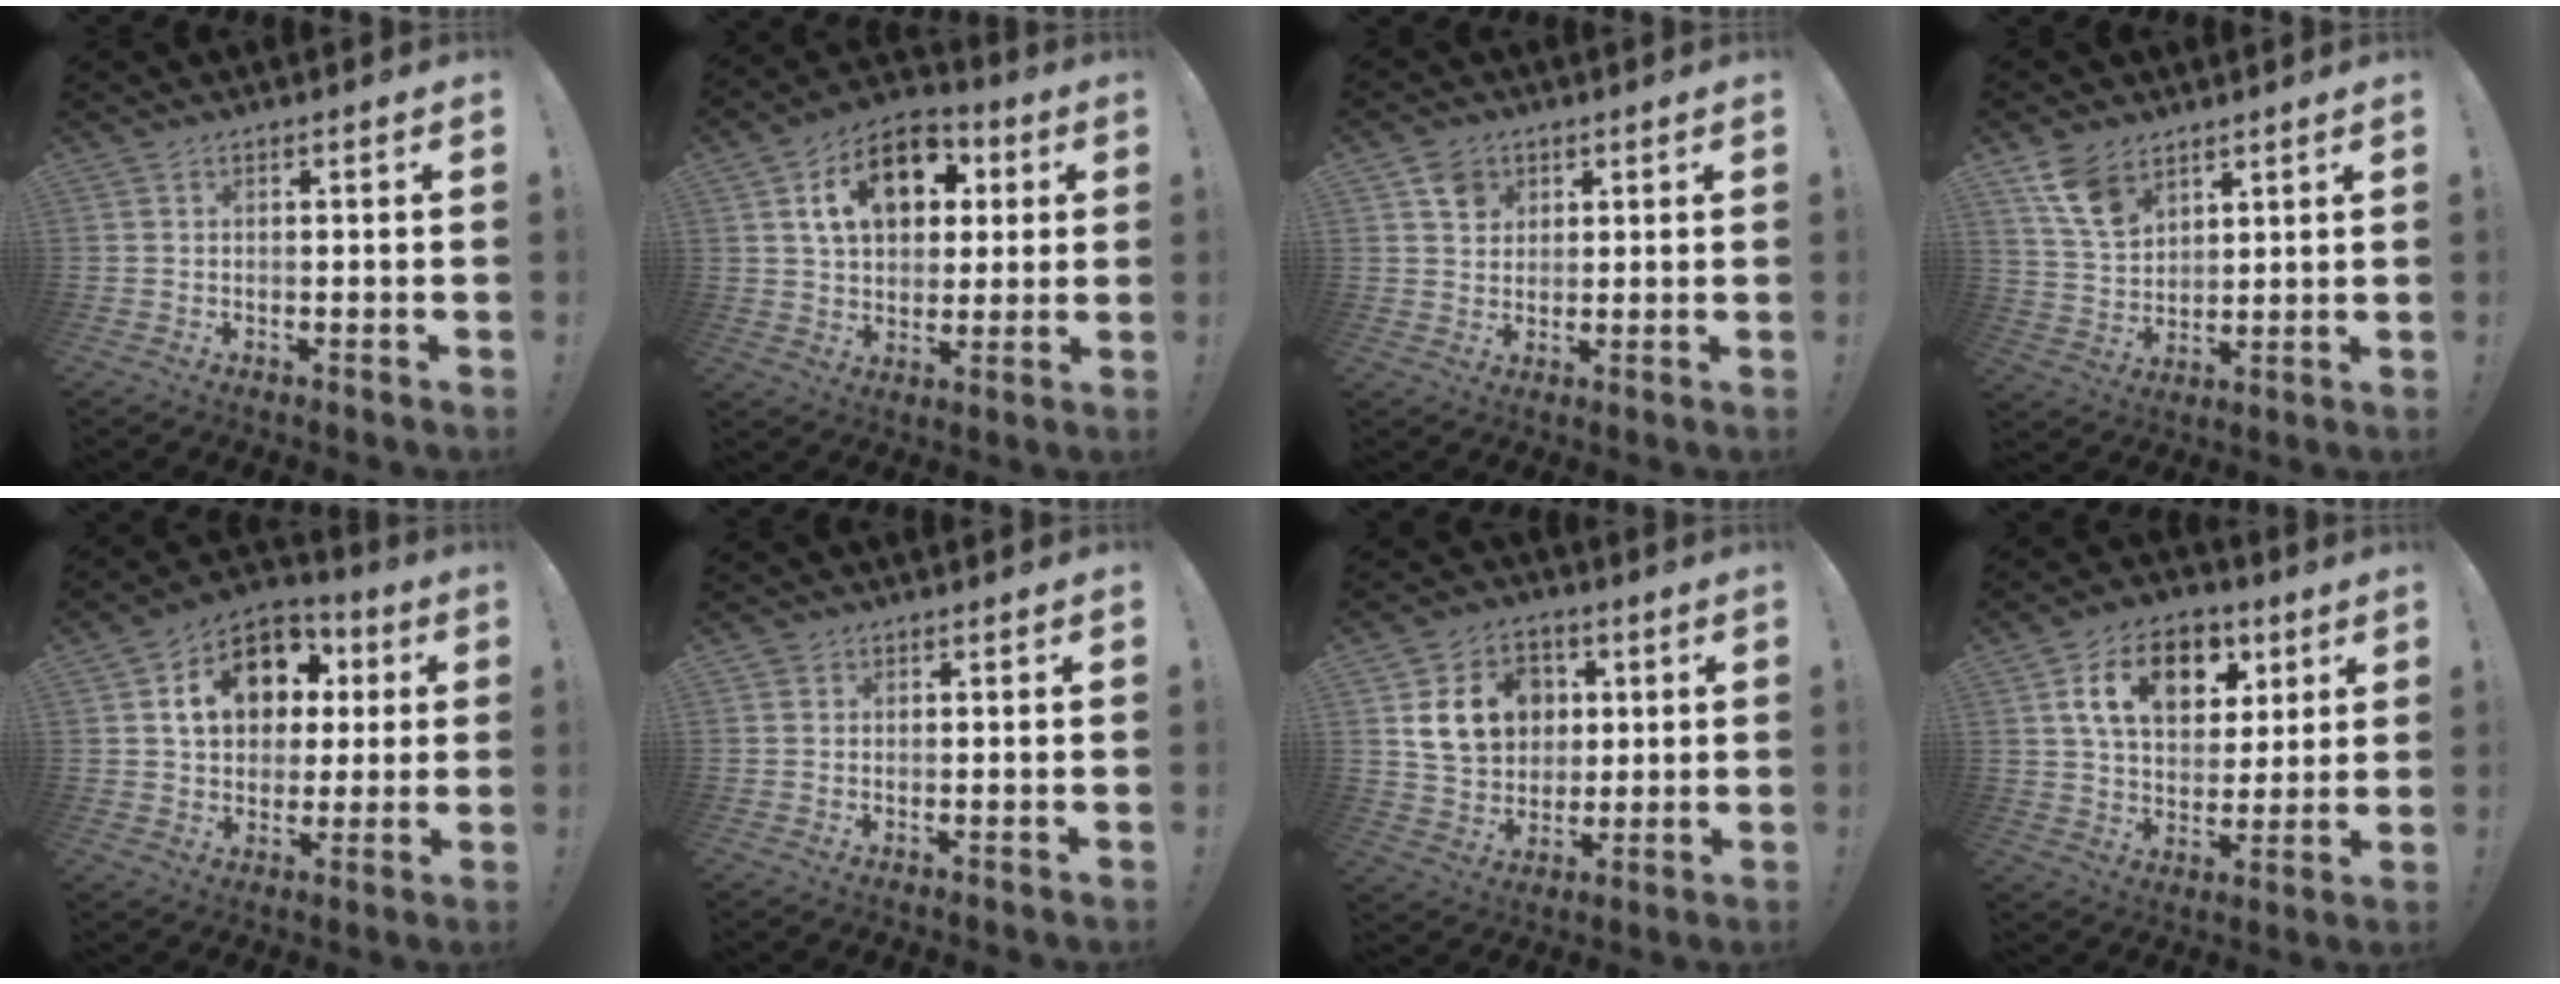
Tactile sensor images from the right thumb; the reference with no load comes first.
{"total": 16.3, "force": [5.9, 11.3, 10.1], "torque": [-0.147, -0.013, 0.109]}
{"total": 6.0, "force": [3.0, 5.0, 1.2], "torque": [-0.011, -0.012, 0.056]}
{"total": 10.6, "force": [7.2, 6.0, 5.0], "torque": [-0.090, -0.036, 0.141]}
{"total": 16.2, "force": [5.0, 12.3, 9.3], "torque": [-0.132, -0.007, 0.101]}
{"total": 1.0, "force": [0.7, 0.7, 0.1], "torque": [0.005, -0.004, 0.012]}
{"total": 15.4, "force": [4.4, 12.9, 7.2], "torque": [-0.103, -0.006, 0.098]}
{"total": 16.6, "force": [6.9, 11.0, 10.2], "torque": [-0.154, -0.018, 0.126]}